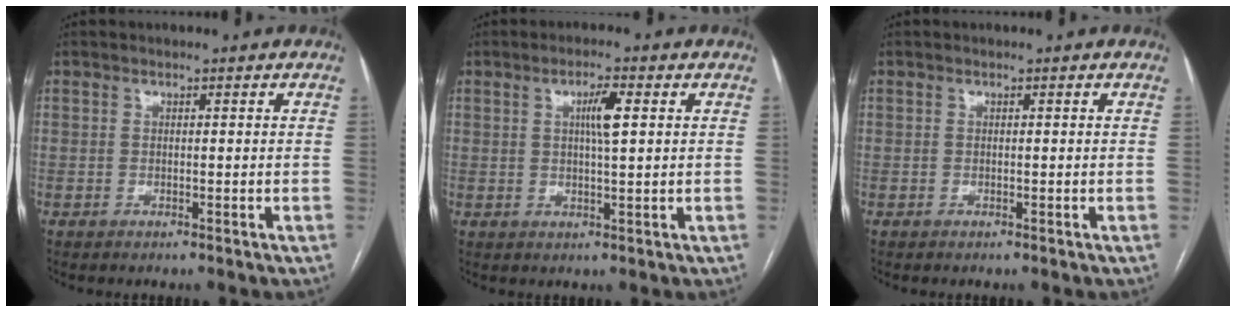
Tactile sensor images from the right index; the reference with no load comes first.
{"total": 3.9, "force": [1.0, 0.3, 3.8], "torque": [-0.066, 0.002, 0.017]}
{"total": 0.0}